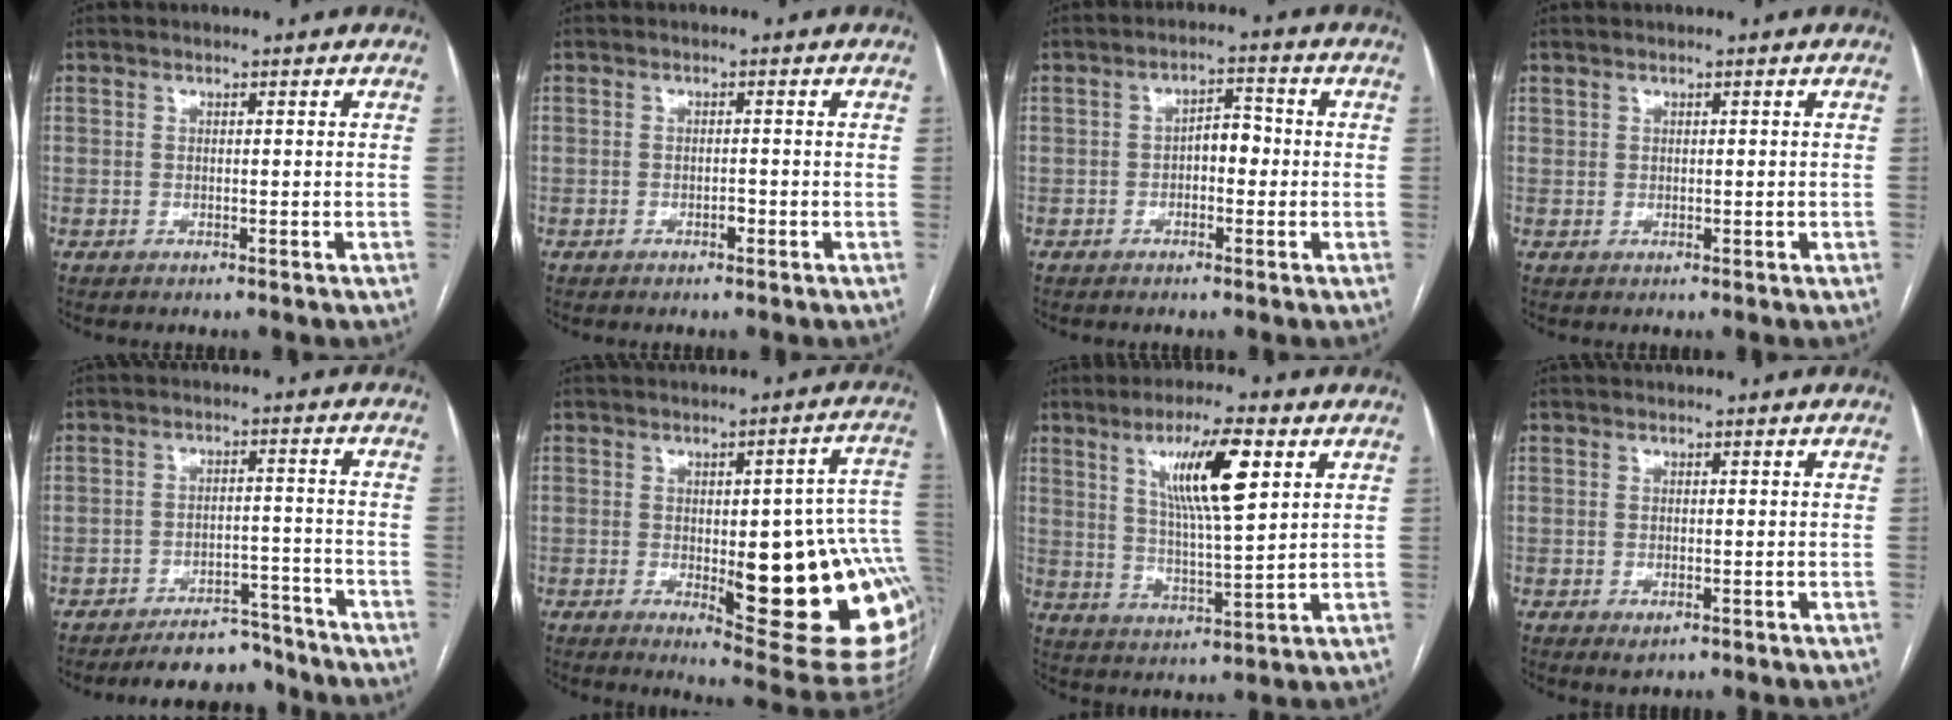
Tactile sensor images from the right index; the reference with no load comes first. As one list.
[{"total": 1.0, "force": [-0.5, 0.5, 0.7], "torque": [-0.008, 0.002, -0.008]}, {"total": 3.9, "force": [-0.5, 2.0, 3.3], "torque": [-0.047, 0.018, -0.011]}, {"total": 0.7, "force": [0.5, 0.5, 0.3], "torque": [-0.003, 0.004, 0.012]}, {"total": 7.7, "force": [-7.2, 2.6, 0.9], "torque": [0.004, 0.020, -0.108]}, {"total": 23.0, "force": [-2.7, 5.6, 22.1], "torque": [-0.193, 0.008, -0.014]}, {"total": 11.6, "force": [4.8, 1.4, 10.5], "torque": [-0.185, 0.003, 0.084]}, {"total": 1.5, "force": [-0.7, 0.6, 1.2], "torque": [-0.016, -0.003, -0.004]}]